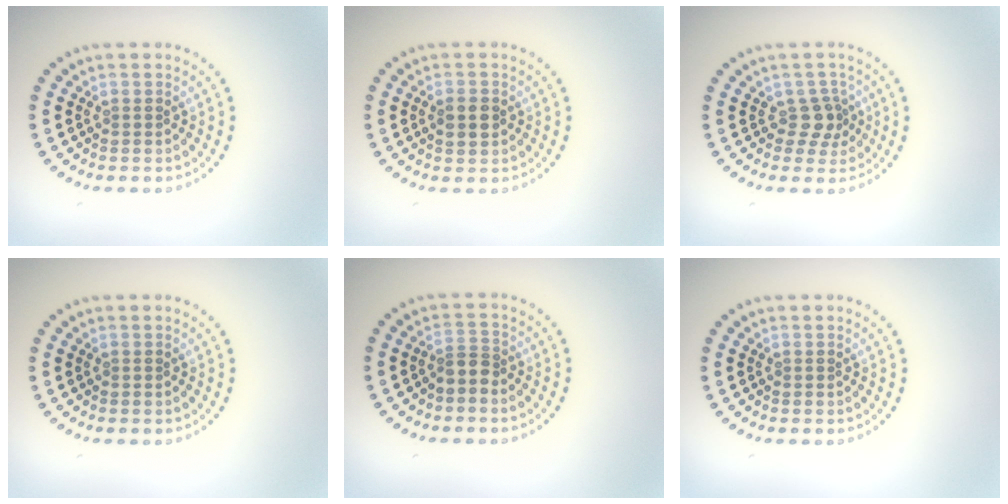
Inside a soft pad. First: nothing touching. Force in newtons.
{"total": 2.4, "press": 2.4, "slide": 0.0}
{"total": 2.0, "press": 1.6, "slide": 1.3}
{"total": 0.0}
{"total": 1.9, "press": 1.5, "slide": 1.2}
{"total": 0.0}